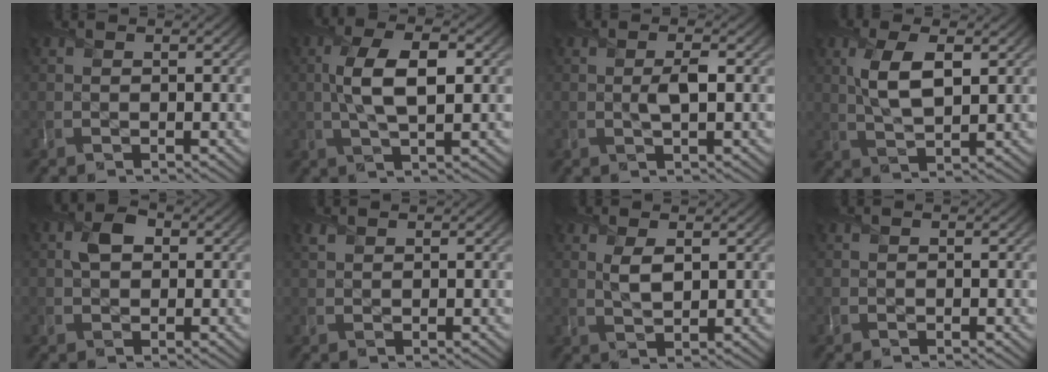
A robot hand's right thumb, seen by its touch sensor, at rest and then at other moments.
{"total": 7.2, "force": [0.6, 2.8, 6.6], "torque": [-0.137, 0.004, 0.009]}
{"total": 2.1, "force": [0.0, 0.5, 2.1], "torque": [-0.041, 0.002, 0.000]}
{"total": 6.3, "force": [1.7, 2.6, 5.4], "torque": [-0.119, 0.001, 0.036]}
{"total": 2.9, "force": [0.4, 2.2, 1.8], "torque": [-0.040, 0.003, 0.006]}
{"total": 0.7, "force": [0.7, 0.2, 0.0], "torque": [-0.006, 0.000, 0.015]}
{"total": 2.9, "force": [1.1, 1.3, 2.4], "torque": [-0.053, -0.003, 0.025]}
{"total": 0.0}